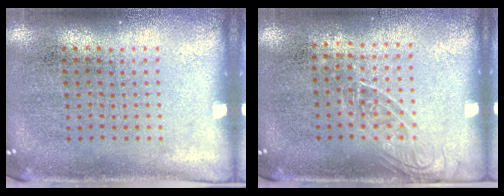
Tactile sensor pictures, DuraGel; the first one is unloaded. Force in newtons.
{"total": 1.2, "press": 1.1, "slide": 0.7}